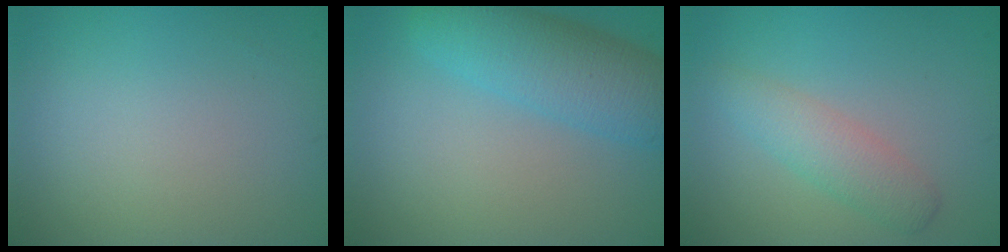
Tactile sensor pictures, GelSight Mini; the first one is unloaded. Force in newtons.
{"total": 6.2, "press": 6.2, "slide": 0.2}
{"total": 2.8, "press": 2.8, "slide": 0.1}